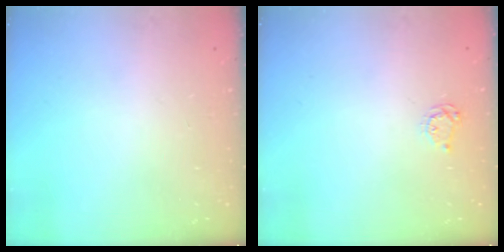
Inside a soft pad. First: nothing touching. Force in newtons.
{"total": 4.0, "press": 4.0, "slide": 0.5}